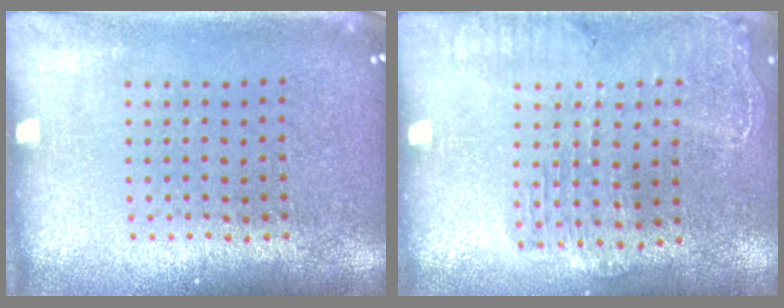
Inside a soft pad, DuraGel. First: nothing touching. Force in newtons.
{"total": 1.7, "press": 1.6, "slide": 0.6}